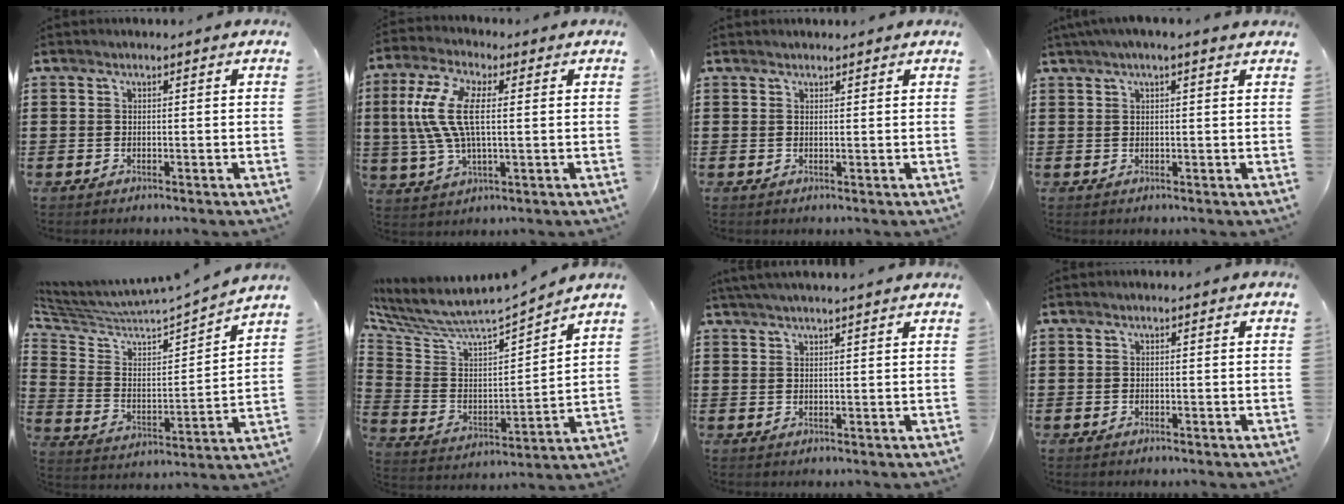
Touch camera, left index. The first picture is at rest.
{"total": 10.3, "force": [1.8, 4.2, 9.2], "torque": [-0.219, -0.003, 0.021]}
{"total": 0.7, "force": [0.7, 0.1, 0.0], "torque": [-0.001, 0.000, 0.015]}
{"total": 1.8, "force": [1.1, -0.1, 1.4], "torque": [-0.028, 0.001, 0.020]}
{"total": 3.8, "force": [3.6, 0.3, 0.9], "torque": [-0.047, -0.047, 0.053]}
{"total": 5.0, "force": [4.6, 0.9, 1.9], "torque": [-0.065, -0.054, 0.070]}
{"total": 2.2, "force": [2.1, -0.6, 0.6], "torque": [-0.015, 0.001, 0.040]}
{"total": 0.0}